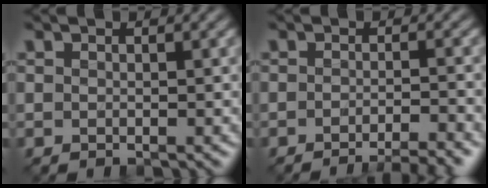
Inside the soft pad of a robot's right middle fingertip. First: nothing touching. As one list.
[{"total": 4.1, "force": [-3.3, 0.4, 2.4], "torque": [-0.030, 0.002, -0.049]}]